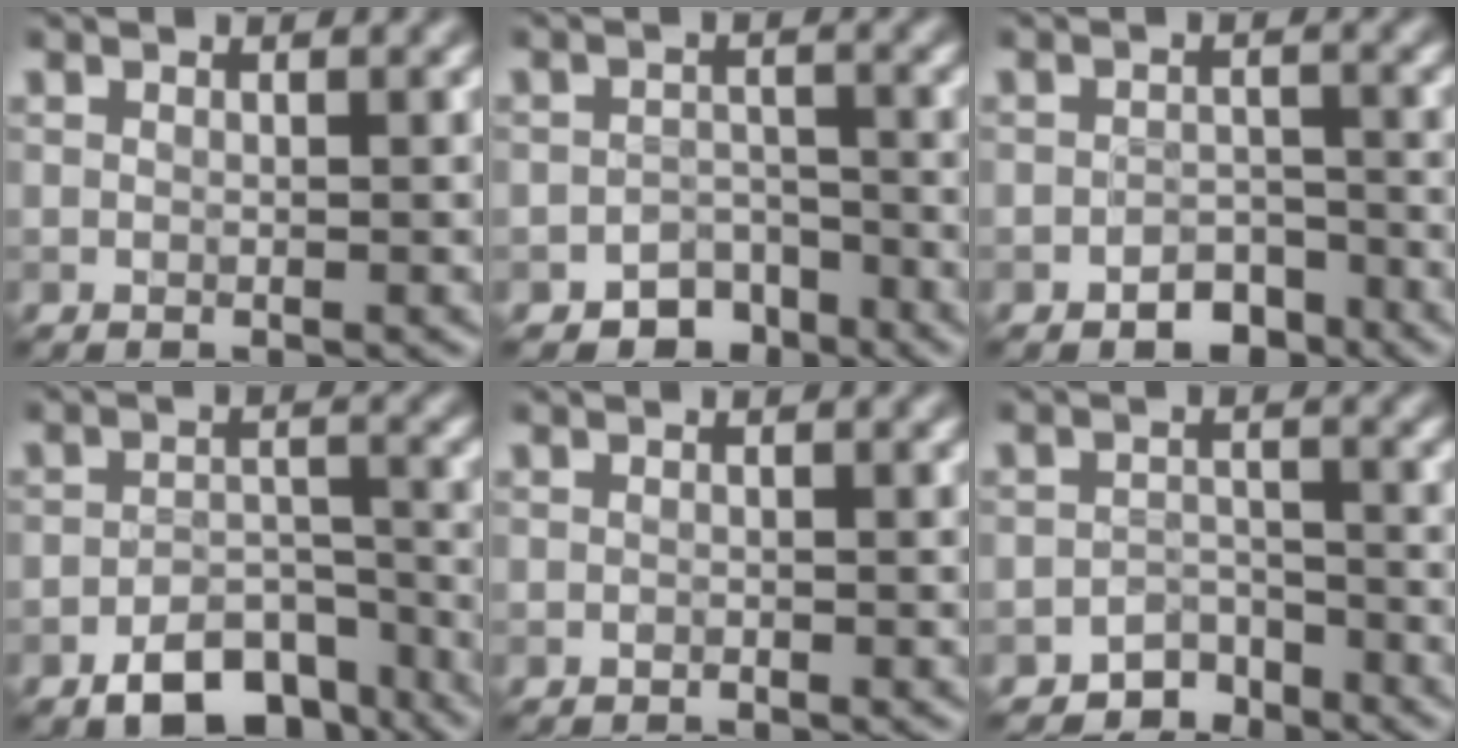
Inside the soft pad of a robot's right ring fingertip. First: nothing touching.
{"total": 3.1, "force": [-2.4, 1.9, 0.7], "torque": [0.006, 0.005, -0.037]}
{"total": 2.5, "force": [-1.8, 1.5, 1.0], "torque": [-0.009, 0.006, -0.030]}
{"total": 6.3, "force": [-4.2, 3.4, 3.2], "torque": [-0.041, -0.006, -0.066]}
{"total": 0.0}
{"total": 2.5, "force": [-2.2, 1.2, 0.0], "torque": [0.016, 0.008, -0.040]}